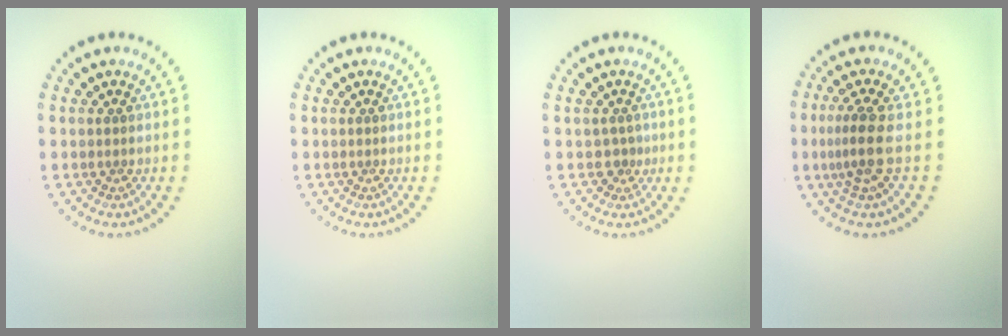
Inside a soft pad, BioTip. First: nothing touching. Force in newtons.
{"total": 0.0}
{"total": 1.1, "press": 0.6, "slide": 0.9}
{"total": 2.8, "press": 2.0, "slide": 2.0}